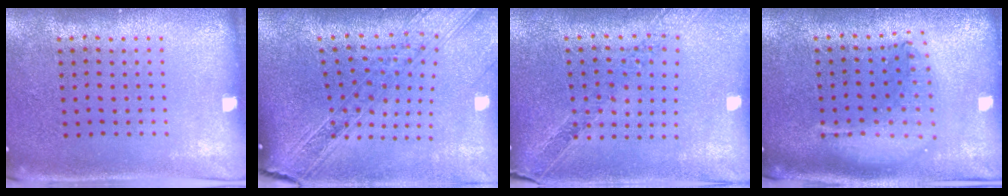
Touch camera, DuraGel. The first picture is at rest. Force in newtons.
{"total": 2.5, "press": 2.1, "slide": 1.4}
{"total": 1.1, "press": 1.1, "slide": 0.2}
{"total": 1.8, "press": 1.5, "slide": 1.0}